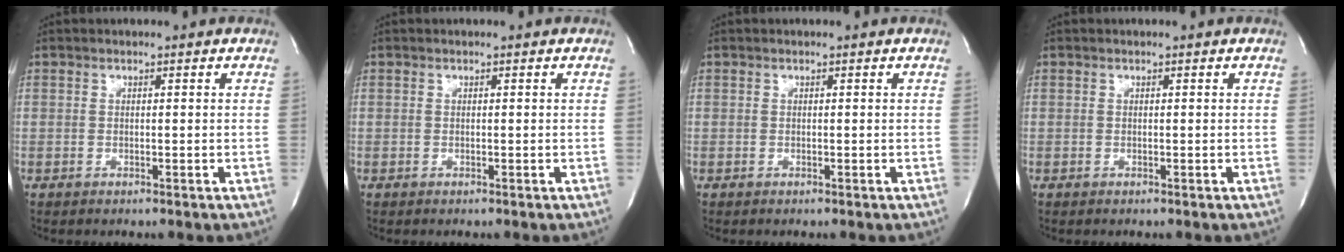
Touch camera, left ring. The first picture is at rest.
{"total": 0.0}
{"total": 0.0}
{"total": 0.0}